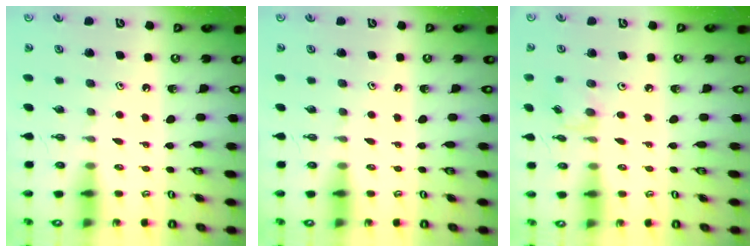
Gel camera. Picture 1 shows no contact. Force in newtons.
{"total": 0.0}
{"total": 2.8, "press": 2.8, "slide": 0.4}